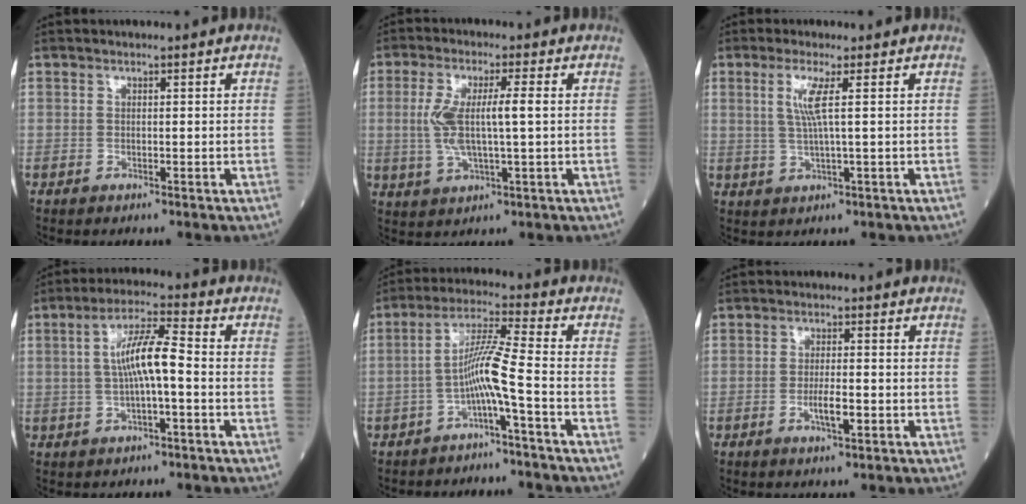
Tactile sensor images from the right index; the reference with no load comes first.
{"total": 7.7, "force": [0.5, 1.2, 7.6], "torque": [-0.166, 0.007, 0.010]}
{"total": 4.2, "force": [1.2, -0.6, 4.0], "torque": [-0.087, -0.002, 0.026]}
{"total": 7.5, "force": [-0.1, 1.0, 7.4], "torque": [-0.140, 0.017, -0.005]}
{"total": 6.7, "force": [-2.5, -1.0, 6.1], "torque": [-0.118, 0.020, -0.047]}
{"total": 3.4, "force": [-1.1, 0.5, 3.2], "torque": [-0.060, -0.001, -0.018]}